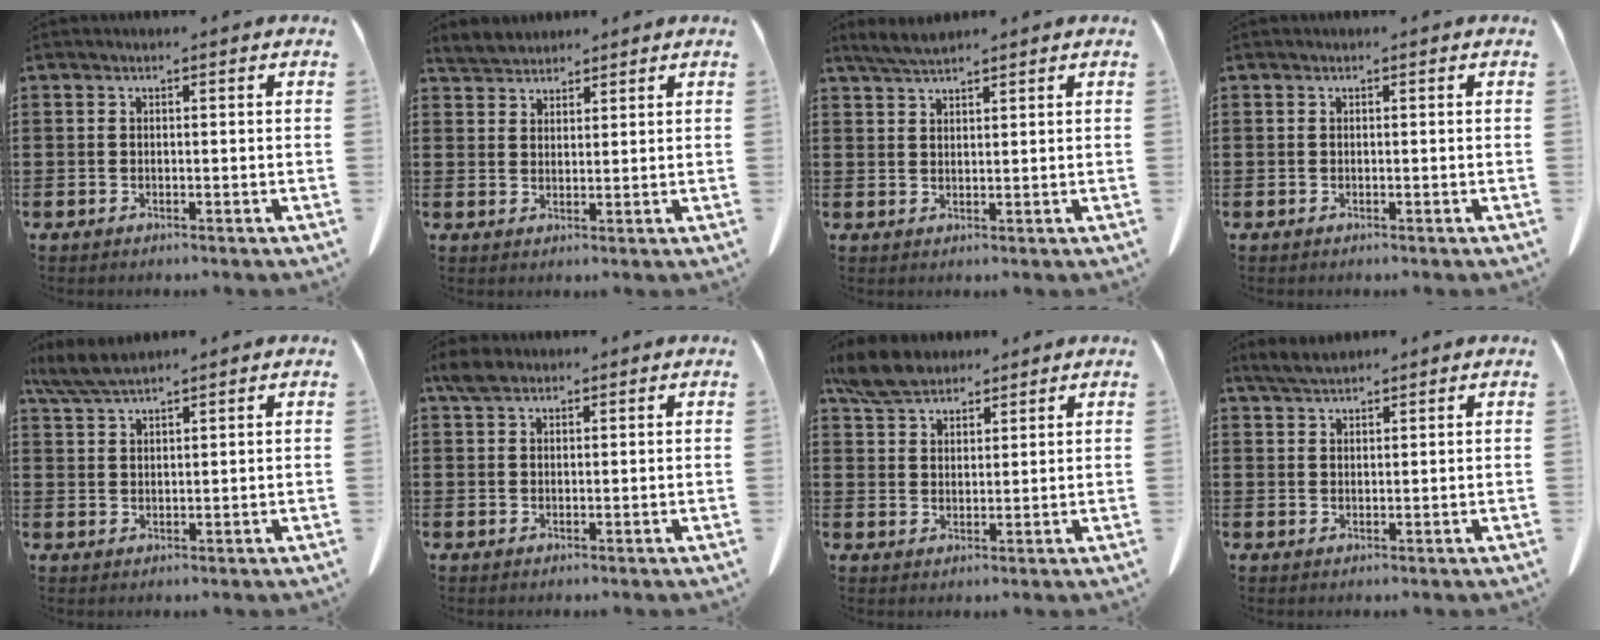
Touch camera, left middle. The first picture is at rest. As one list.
[{"total": 3.0, "force": [3.0, 0.5, 0.0], "torque": [-0.011, -0.006, 0.059]}, {"total": 2.8, "force": [2.5, 0.2, 1.3], "torque": [-0.032, -0.005, 0.049]}, {"total": 0.0}, {"total": 4.5, "force": [3.8, 0.5, 2.4], "torque": [-0.056, -0.008, 0.072]}, {"total": 2.7, "force": [2.1, 1.3, 1.1], "torque": [-0.029, 0.006, 0.041]}, {"total": 6.0, "force": [5.1, 2.4, 2.1], "torque": [-0.060, -0.002, 0.099]}, {"total": 2.8, "force": [2.5, 0.4, 1.1], "torque": [-0.029, -0.004, 0.049]}]